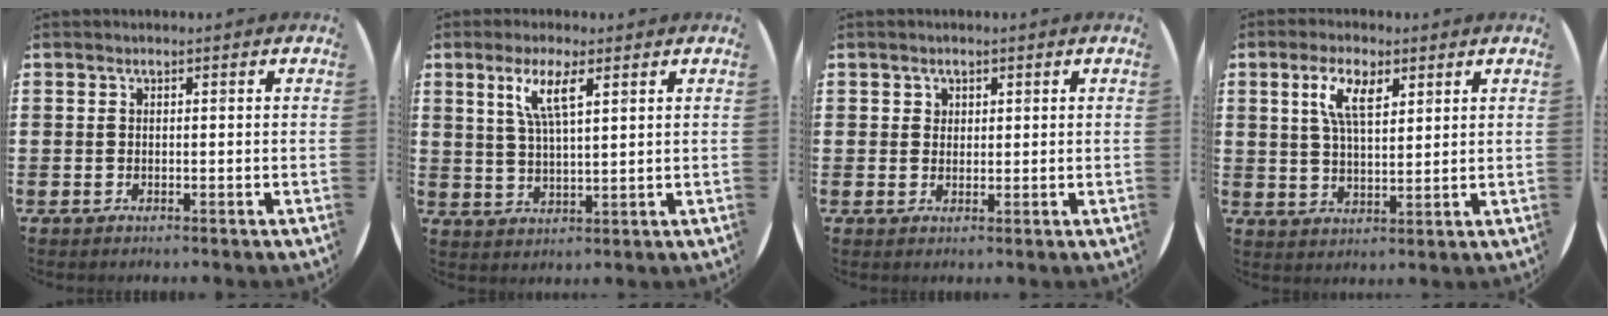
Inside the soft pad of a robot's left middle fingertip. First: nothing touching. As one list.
[{"total": 5.6, "force": [3.2, 1.2, 4.4], "torque": [-0.088, 0.006, 0.052]}, {"total": 1.3, "force": [0.8, 0.9, 0.0], "torque": [0.014, -0.004, 0.014]}, {"total": 6.4, "force": [3.7, 2.5, 4.7], "torque": [-0.094, 0.004, 0.063]}]